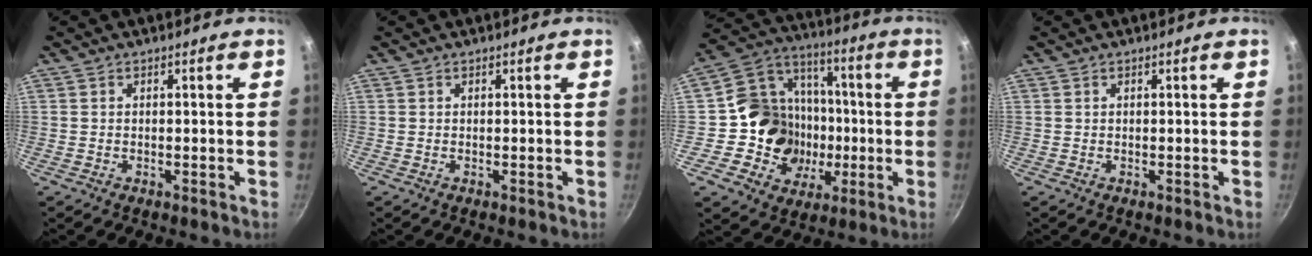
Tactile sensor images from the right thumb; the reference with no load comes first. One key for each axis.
{"total": 0.0}
{"total": 17.4, "fx": -2.6, "fy": 16.0, "fz": 6.2, "tx": -0.064, "ty": 0.030, "tz": -0.045}
{"total": 0.0}